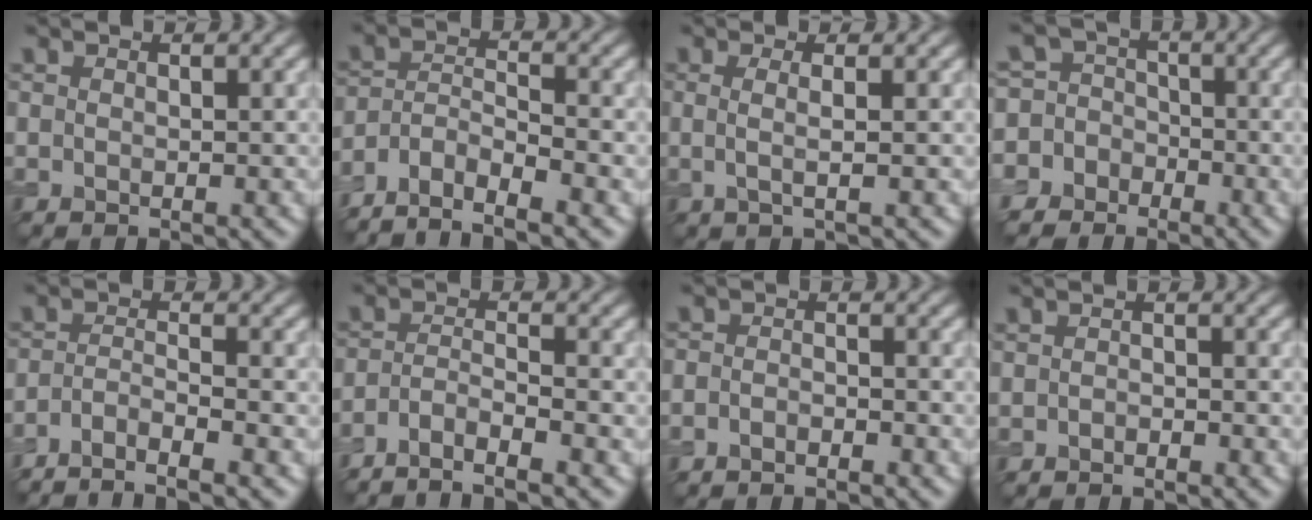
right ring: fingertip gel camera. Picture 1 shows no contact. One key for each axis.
{"total": 6.3, "fx": -5.0, "fy": 1.9, "fz": 3.4, "tx": -0.059, "ty": -0.005, "tz": -0.096}
{"total": 1.9, "fx": 0.0, "fy": 0.6, "fz": 1.8, "tx": -0.033, "ty": -0.003, "tz": -0.008}
{"total": 8.6, "fx": -4.2, "fy": 7.4, "fz": 0.9, "tx": -0.025, "ty": 0.012, "tz": -0.101}
{"total": 4.1, "fx": -3.1, "fy": 0.8, "fz": 2.6, "tx": -0.042, "ty": -0.001, "tz": -0.065}
{"total": 4.5, "fx": -3.4, "fy": 0.9, "fz": 2.7, "tx": -0.047, "ty": -0.001, "tz": -0.069}
{"total": 1.5, "fx": -1.1, "fy": 0.7, "fz": 0.7, "tx": -0.011, "ty": 0.001, "tz": -0.024}
{"total": 0.7, "fx": -0.5, "fy": 0.3, "fz": 0.3, "tx": -0.005, "ty": -0.002, "tz": -0.009}